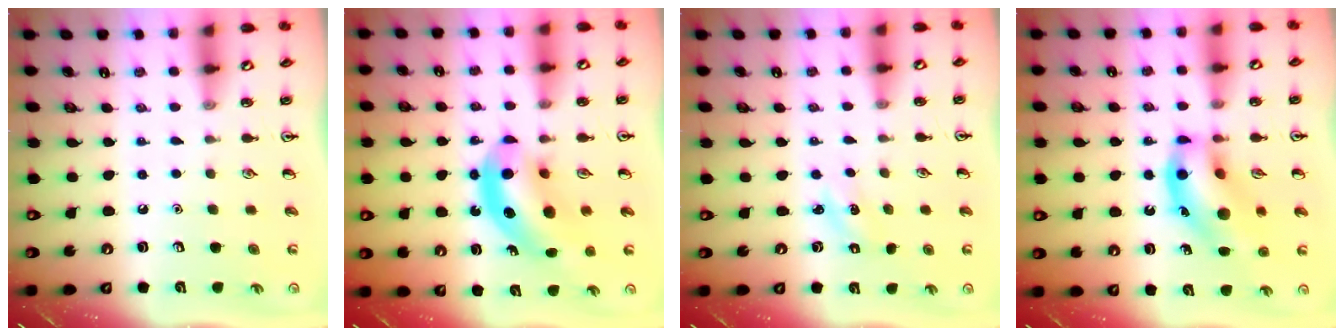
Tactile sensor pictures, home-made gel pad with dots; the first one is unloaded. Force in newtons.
{"total": 11.6, "press": 11.0, "slide": 3.5}
{"total": 1.2, "press": 1.1, "slide": 0.5}
{"total": 15.9, "press": 15.7, "slide": 2.3}